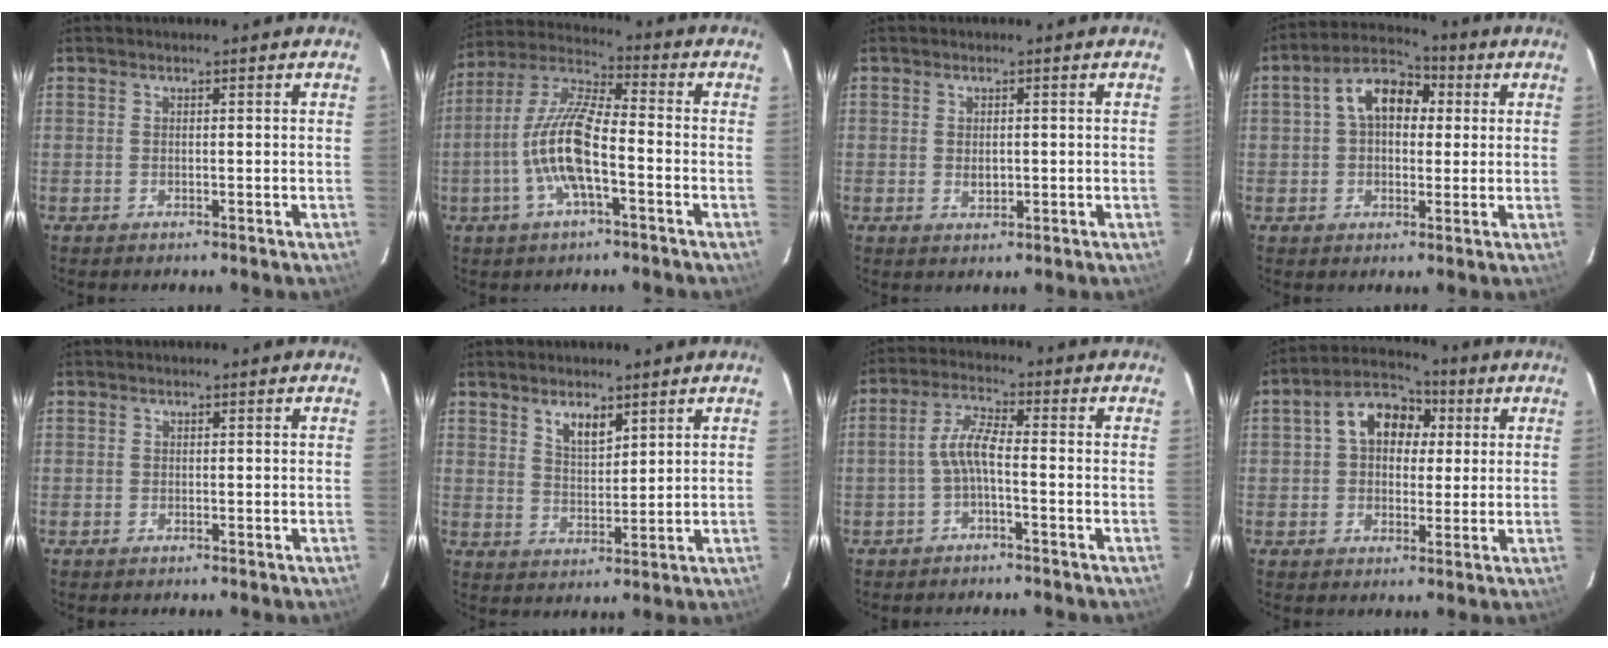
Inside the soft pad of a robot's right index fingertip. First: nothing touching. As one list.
[{"total": 12.9, "force": [-3.8, 3.5, 11.9], "torque": [-0.247, 0.003, -0.076]}, {"total": 2.2, "force": [-0.1, 1.6, 1.5], "torque": [-0.022, -0.002, 0.001]}, {"total": 10.1, "force": [2.3, 6.7, 7.2], "torque": [-0.125, 0.041, 0.035]}, {"total": 0.5, "force": [-0.2, 0.5, -0.1], "torque": [0.000, 0.001, -0.004]}, {"total": 5.1, "force": [3.4, 2.2, 3.1], "torque": [-0.053, 0.001, 0.065]}, {"total": 4.7, "force": [-1.6, 1.0, 4.3], "torque": [-0.096, 0.014, -0.034]}, {"total": 10.2, "force": [2.5, 7.4, 6.5], "torque": [-0.117, 0.039, 0.037]}]